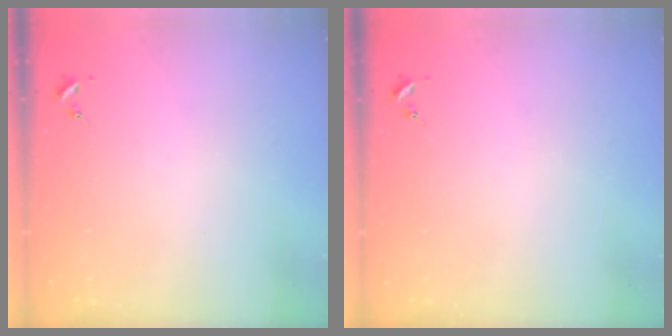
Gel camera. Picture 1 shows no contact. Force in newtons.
{"total": 0.0}